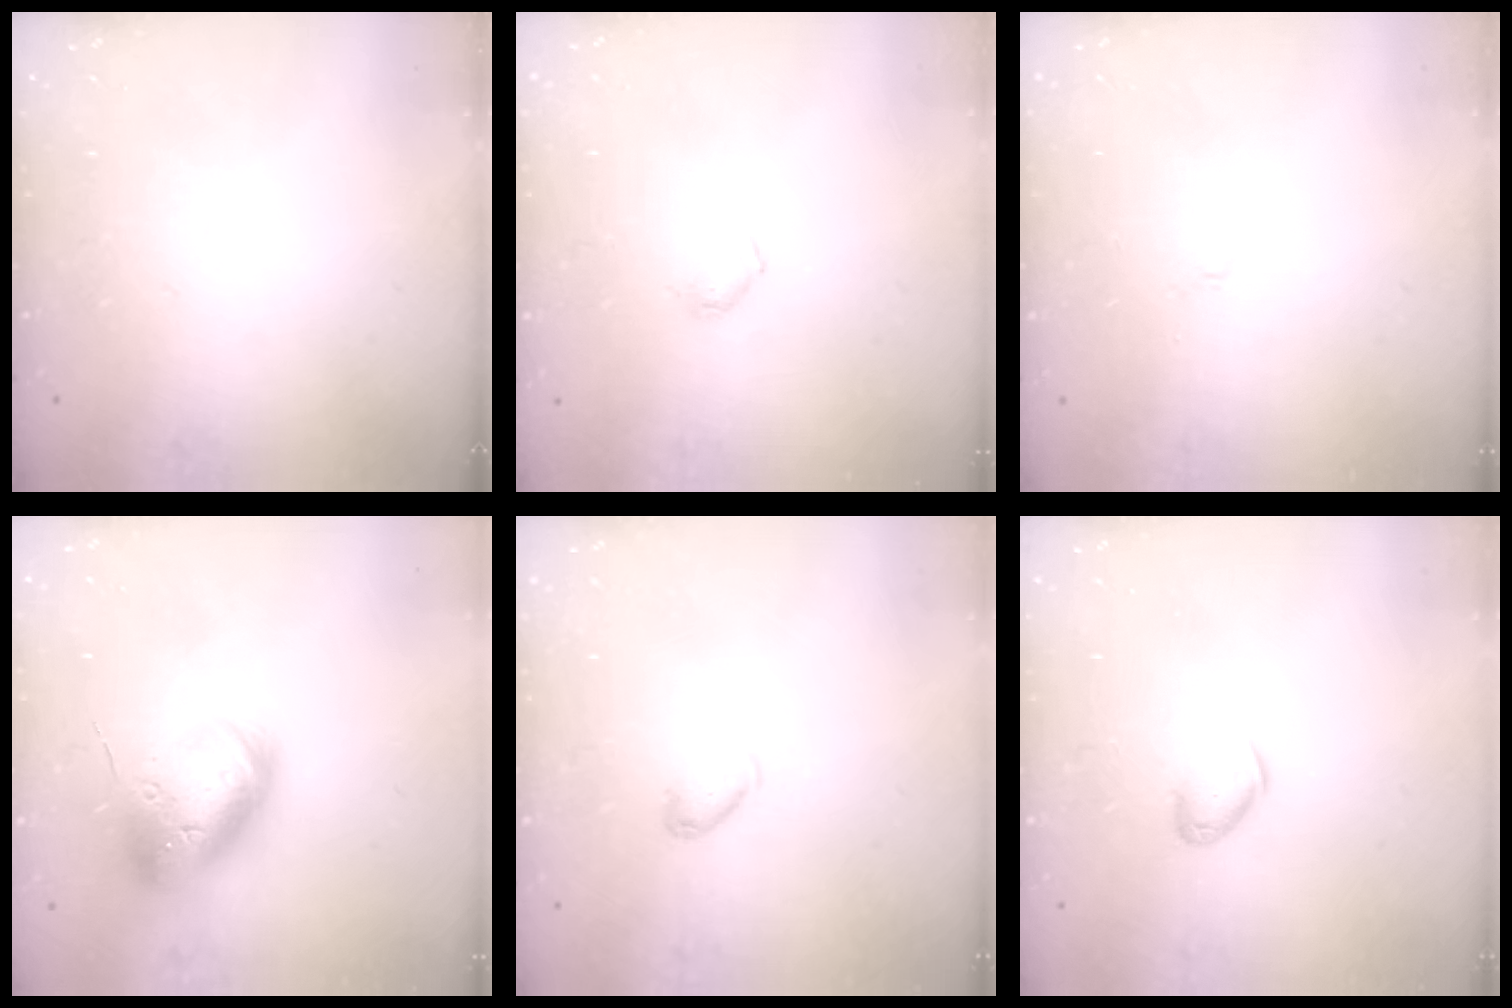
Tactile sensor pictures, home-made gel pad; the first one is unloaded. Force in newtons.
{"total": 4.2, "press": 4.1, "slide": 0.8}
{"total": 1.9, "press": 1.9, "slide": 0.2}
{"total": 19.2, "press": 18.9, "slide": 3.0}
{"total": 5.2, "press": 5.1, "slide": 0.9}
{"total": 6.6, "press": 6.5, "slide": 0.7}